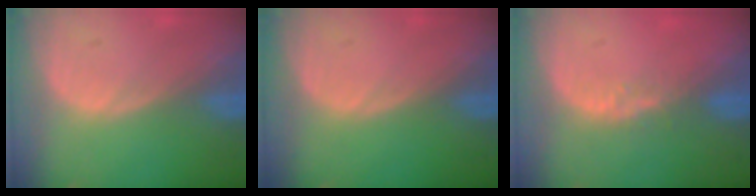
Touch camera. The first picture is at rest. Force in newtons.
{"total": 0.0}
{"total": 2.8, "press": 2.1, "slide": 1.8}